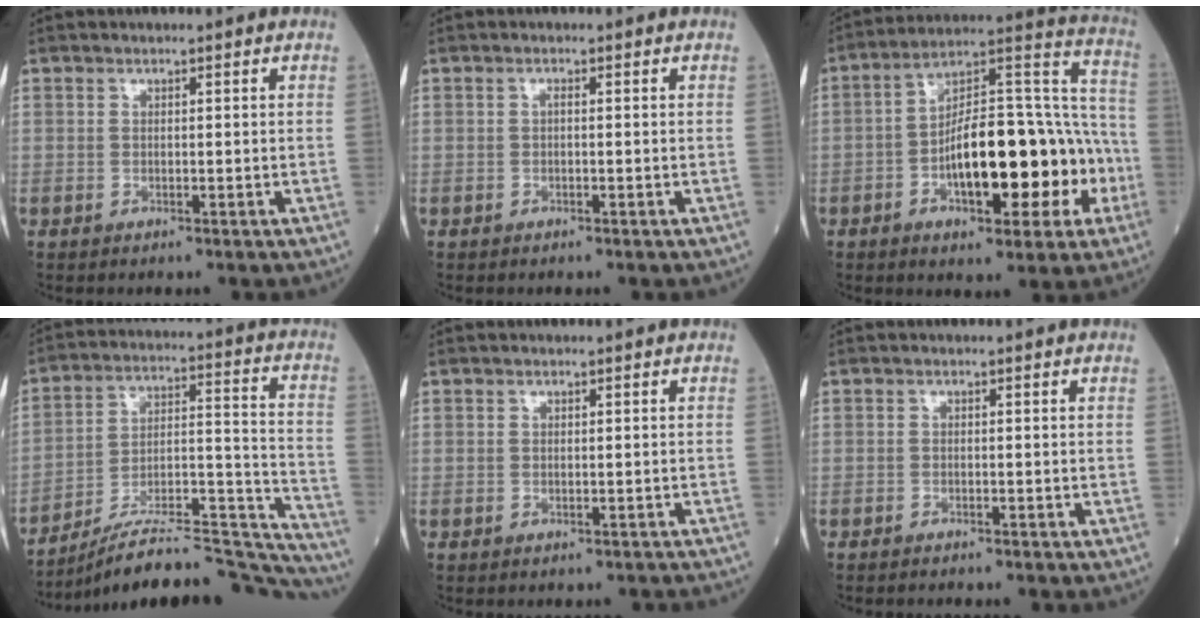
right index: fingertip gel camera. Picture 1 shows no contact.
{"total": 0.9, "force": [0.0, 0.5, 0.7], "torque": [-0.022, 0.003, -0.001]}
{"total": 22.5, "force": [-5.5, 8.2, 20.2], "torque": [-0.291, 0.045, -0.074]}
{"total": 29.4, "force": [-27.4, 2.7, 10.4], "torque": [-0.102, 0.019, -0.397]}
{"total": 1.8, "force": [-1.0, 1.2, 0.8], "torque": [-0.021, 0.009, -0.007]}
{"total": 2.9, "force": [-2.4, 1.1, 1.1], "torque": [-0.026, -0.006, -0.030]}